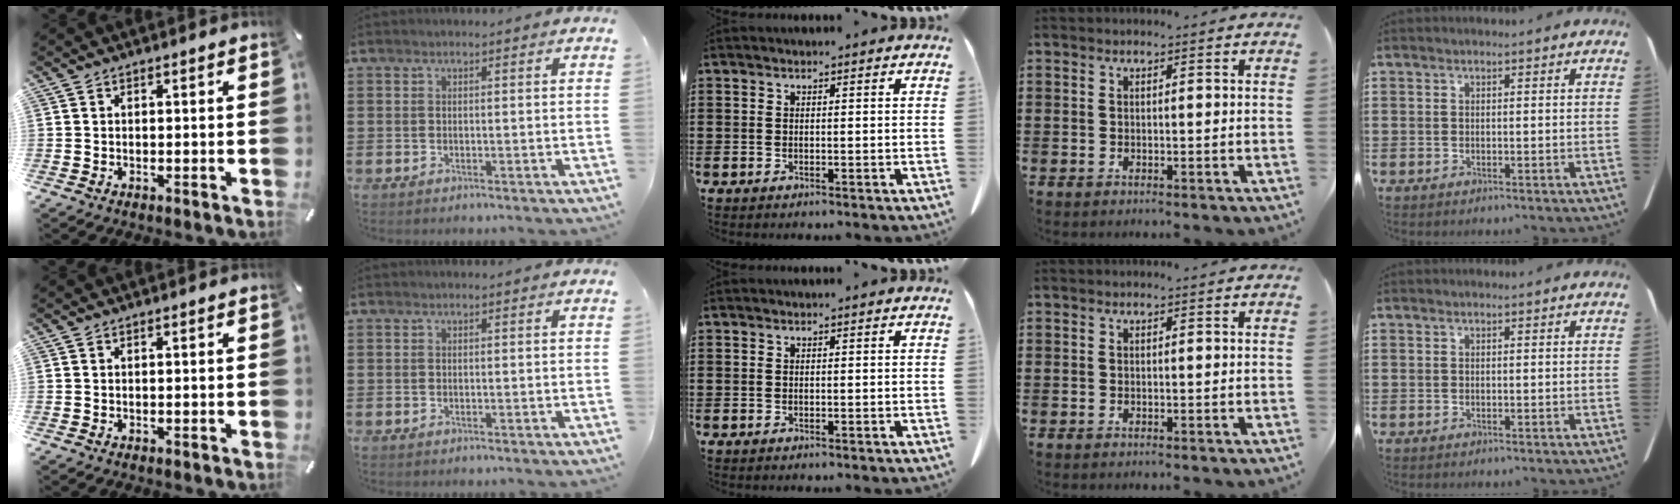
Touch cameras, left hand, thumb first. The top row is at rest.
{}